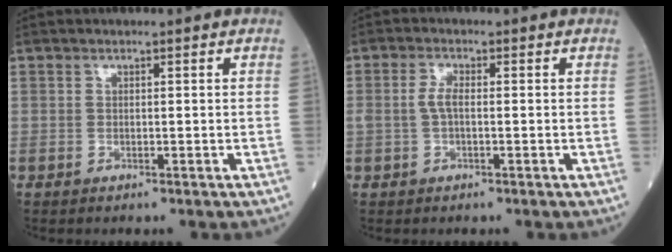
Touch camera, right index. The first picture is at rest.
{"total": 2.4, "force": [-0.1, 0.8, 2.2], "torque": [-0.049, 0.003, -0.003]}